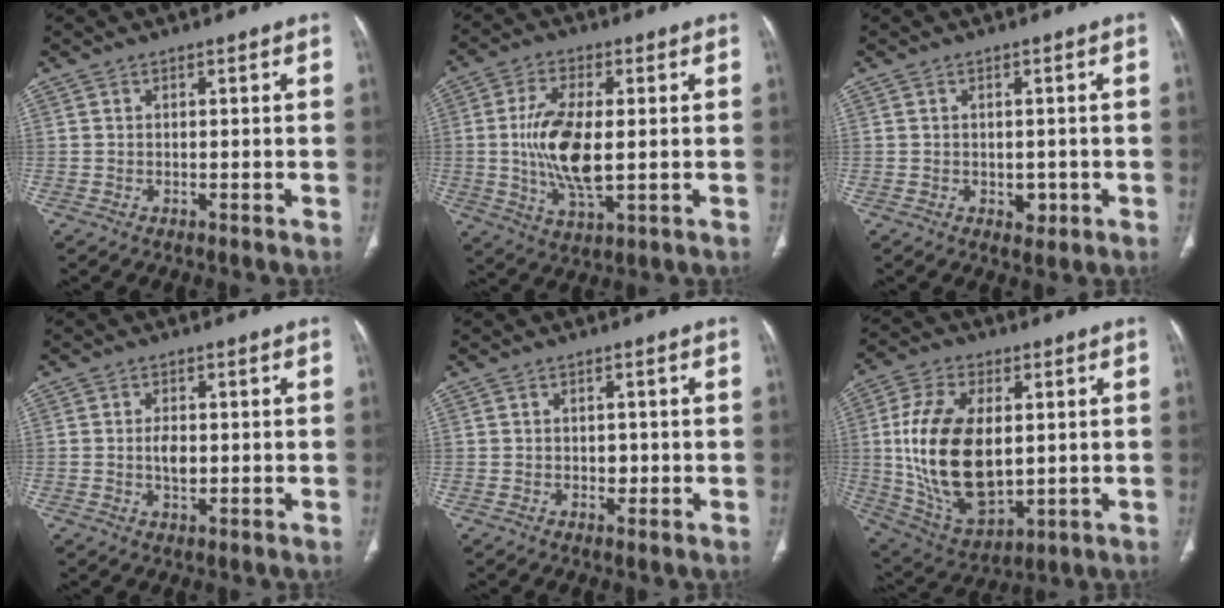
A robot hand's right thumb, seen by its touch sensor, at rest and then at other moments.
{"total": 12.3, "force": [-0.1, 5.3, 11.1], "torque": [-0.223, -0.010, 0.001]}
{"total": 2.4, "force": [-0.6, 1.8, 1.4], "torque": [-0.005, -0.001, -0.003]}
{"total": 4.5, "force": [-0.1, 2.3, 3.9], "torque": [-0.071, -0.003, -0.002]}
{"total": 1.7, "force": [-0.3, 1.3, 1.0], "torque": [-0.003, 0.001, -0.004]}
{"total": 20.3, "force": [1.2, 11.6, 16.6], "torque": [-0.312, -0.013, 0.039]}